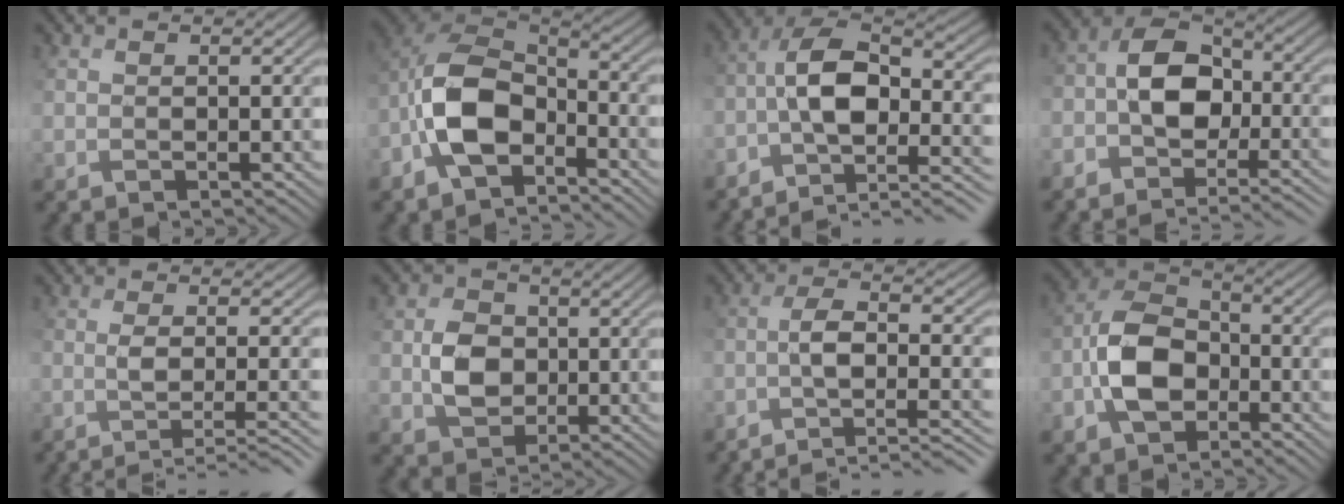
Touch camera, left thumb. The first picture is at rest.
{"total": 11.1, "force": [-4.7, 6.1, 8.0], "torque": [-0.173, 0.003, -0.112]}
{"total": 12.7, "force": [-4.8, 5.7, 10.2], "torque": [-0.201, -0.002, -0.091]}
{"total": 8.7, "force": [-3.5, 5.2, 6.0], "torque": [-0.115, -0.002, -0.077]}
{"total": 6.2, "force": [-2.6, 1.8, 5.3], "torque": [-0.081, -0.008, -0.041]}
{"total": 5.1, "force": [-0.3, 4.2, 2.9], "torque": [-0.060, -0.001, -0.008]}
{"total": 9.1, "force": [-4.7, 2.7, 7.3], "torque": [-0.107, 0.005, -0.083]}
{"total": 9.3, "force": [-3.1, 6.1, 6.3], "torque": [-0.136, 0.006, -0.075]}